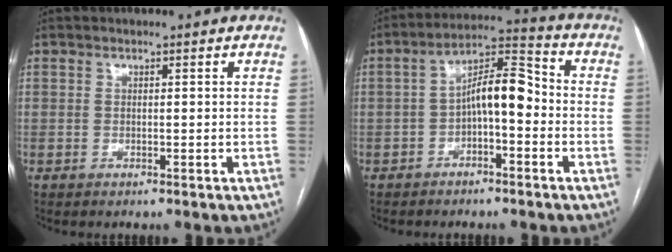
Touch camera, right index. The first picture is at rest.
{"total": 8.4, "force": [-1.5, 2.8, 7.8], "torque": [-0.132, 0.036, -0.025]}